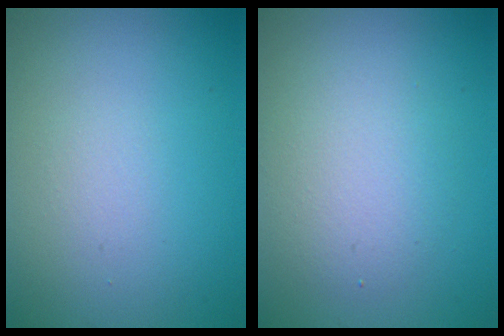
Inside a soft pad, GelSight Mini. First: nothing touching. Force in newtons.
{"total": 3.3, "press": 3.3, "slide": 0.2}